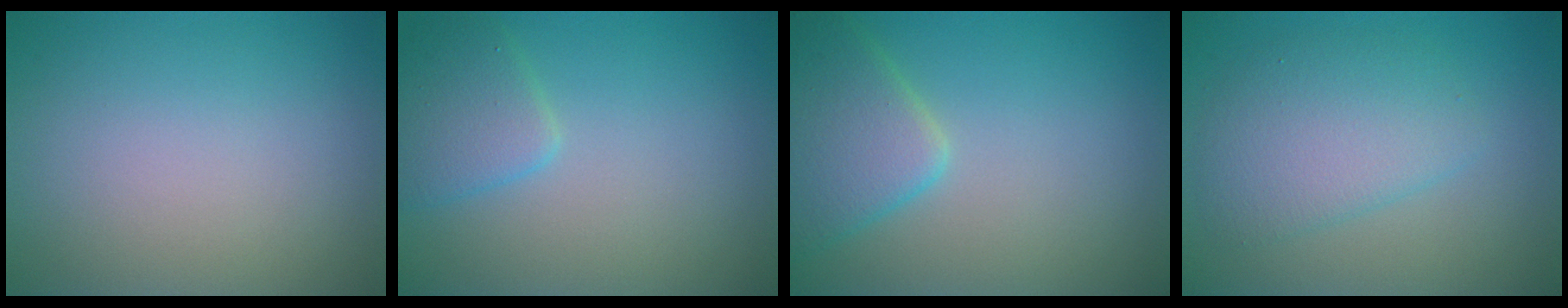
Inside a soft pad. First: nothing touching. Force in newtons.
{"total": 2.8, "press": 2.8, "slide": 0.1}
{"total": 4.9, "press": 4.9, "slide": 0.3}
{"total": 4.4, "press": 4.4, "slide": 0.1}